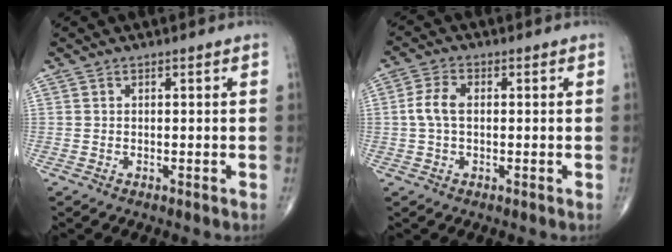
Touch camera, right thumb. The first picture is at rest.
{"total": 4.5, "force": [0.1, 2.6, 3.6], "torque": [-0.084, 0.011, -0.003]}